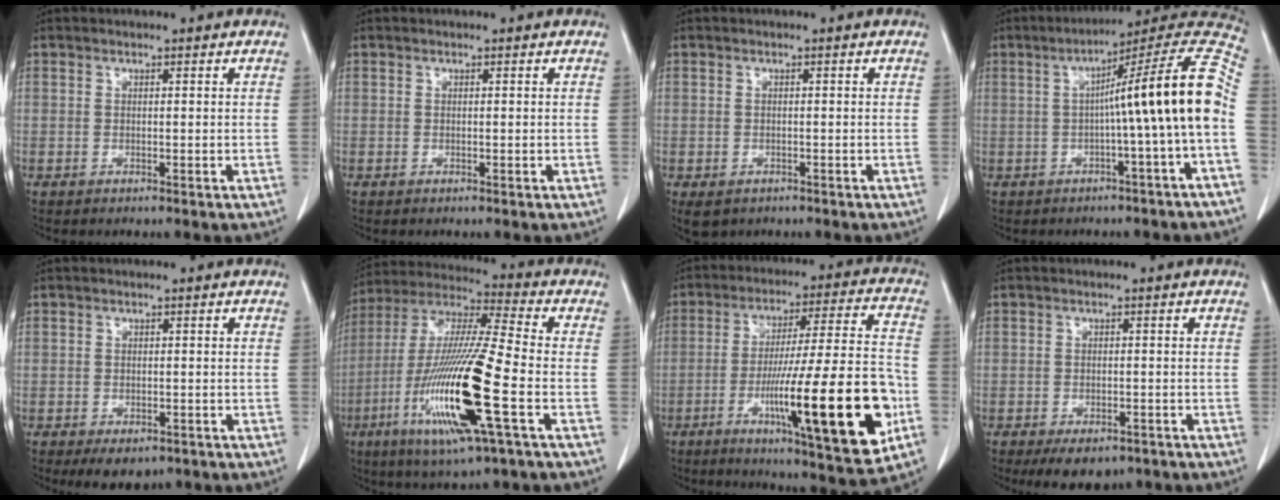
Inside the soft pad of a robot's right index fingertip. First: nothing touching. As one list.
[{"total": 0.0}, {"total": 4.5, "force": [-2.8, 3.2, 1.5], "torque": [-0.024, -0.004, -0.037]}, {"total": 15.9, "force": [-1.0, -1.3, 15.8], "torque": [-0.207, 0.039, -0.024]}, {"total": 4.6, "force": [-3.1, 2.6, 2.2], "torque": [-0.023, -0.002, -0.037]}, {"total": 19.8, "force": [-6.4, 0.9, 18.7], "torque": [-0.397, -0.029, -0.123]}, {"total": 23.4, "force": [-7.4, 1.7, 22.2], "torque": [-0.324, -0.013, -0.106]}, {"total": 6.6, "force": [-4.8, 3.4, 3.0], "torque": [-0.035, 0.000, -0.065]}]